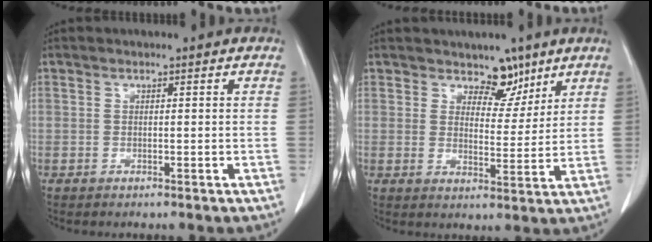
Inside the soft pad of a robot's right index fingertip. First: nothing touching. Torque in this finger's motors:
{"motor_torque": [-0.10, 0.42, 0.04, 0.00]}